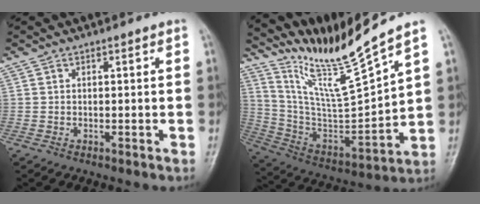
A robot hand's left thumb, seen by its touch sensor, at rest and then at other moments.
{"total": 18.1, "force": [14.7, -1.0, 10.6], "torque": [-0.175, -0.100, 0.286]}